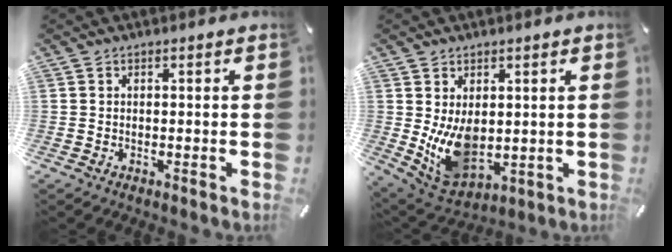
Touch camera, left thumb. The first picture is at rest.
{"total": 10.8, "force": [1.0, 7.4, 7.8], "torque": [-0.164, -0.017, 0.025]}